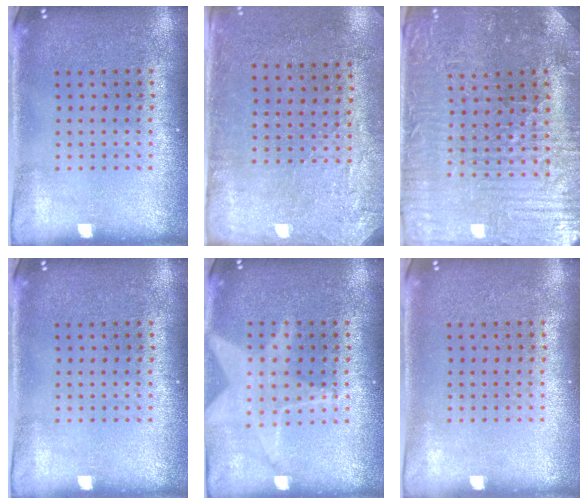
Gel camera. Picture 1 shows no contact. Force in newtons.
{"total": 2.8, "press": 2.3, "slide": 1.6}
{"total": 3.8, "press": 3.7, "slide": 0.5}
{"total": 0.0}
{"total": 1.3, "press": 1.3, "slide": 0.3}
{"total": 0.0}